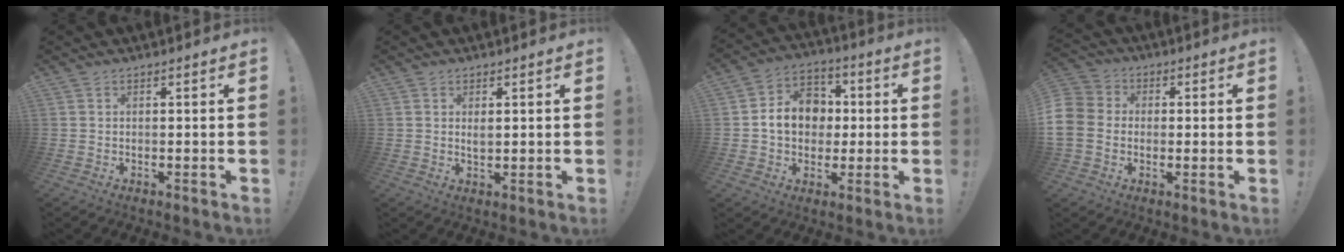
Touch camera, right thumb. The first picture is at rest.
{"total": 1.9, "force": [0.8, 1.0, 1.4], "torque": [-0.017, -0.003, 0.012]}
{"total": 12.8, "force": [0.9, 10.8, 6.8], "torque": [-0.097, 0.010, 0.025]}
{"total": 8.5, "force": [-1.8, 7.2, 4.2], "torque": [-0.095, 0.020, -0.034]}